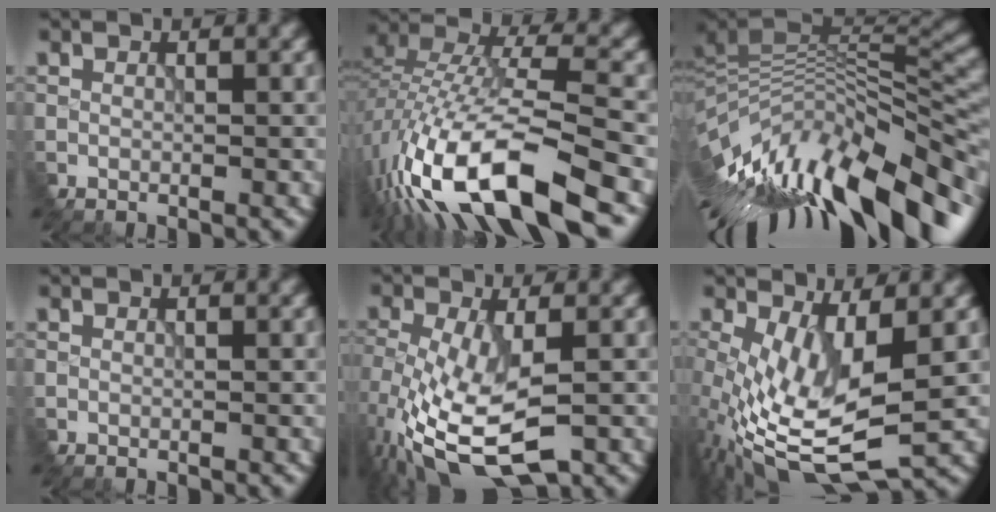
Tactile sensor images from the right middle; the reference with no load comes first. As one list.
[{"total": 13.1, "force": [-6.5, 4.4, 10.5], "torque": [-0.242, 0.002, -0.122]}, {"total": 14.2, "force": [-4.9, 4.8, 12.5], "torque": [-0.230, -0.002, -0.080]}, {"total": 0.0}, {"total": 8.1, "force": [-1.7, 3.9, 7.0], "torque": [-0.181, -0.021, -0.034]}, {"total": 7.6, "force": [0.2, 2.9, 7.0], "torque": [-0.181, -0.027, 0.003]}]